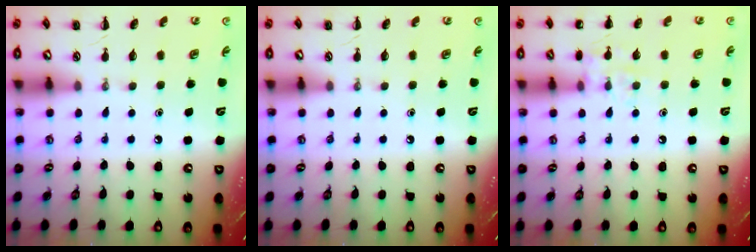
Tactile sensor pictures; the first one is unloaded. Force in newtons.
{"total": 0.0}
{"total": 8.5, "press": 8.4, "slide": 1.2}